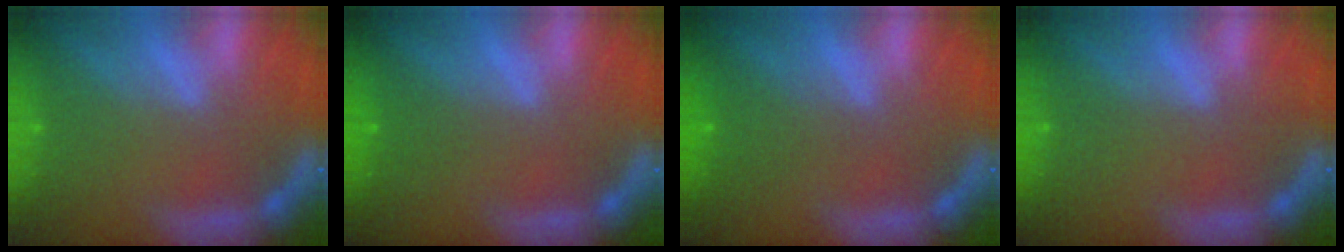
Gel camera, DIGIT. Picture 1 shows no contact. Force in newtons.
{"total": 0.9}
{"total": 2.0}
{"total": 0.0}